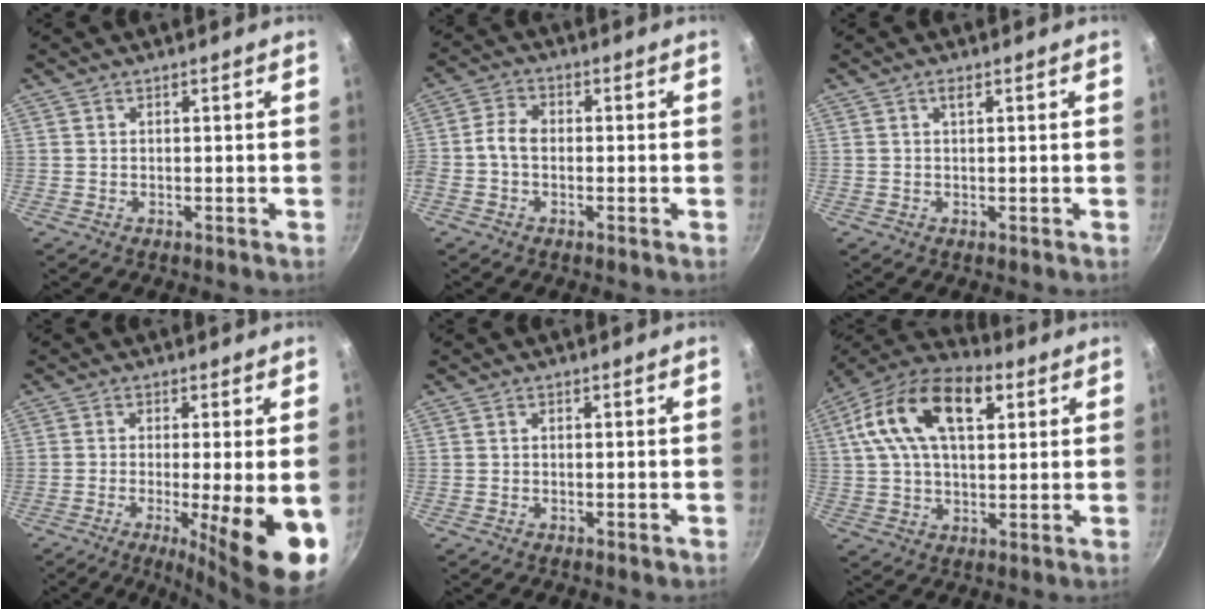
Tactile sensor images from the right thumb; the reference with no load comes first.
{"total": 4.4, "force": [-0.6, 3.1, 3.1], "torque": [-0.059, 0.016, -0.026]}
{"total": 1.2, "force": [0.5, 0.4, 1.0], "torque": [-0.017, 0.000, 0.009]}
{"total": 13.5, "force": [-3.6, 2.2, 12.9], "torque": [-0.186, -0.011, -0.049]}
{"total": 0.5, "force": [-0.2, 0.3, 0.4], "torque": [-0.004, 0.003, -0.003]}
{"total": 19.6, "force": [6.3, 11.0, 15.0], "torque": [-0.260, 0.012, 0.093]}